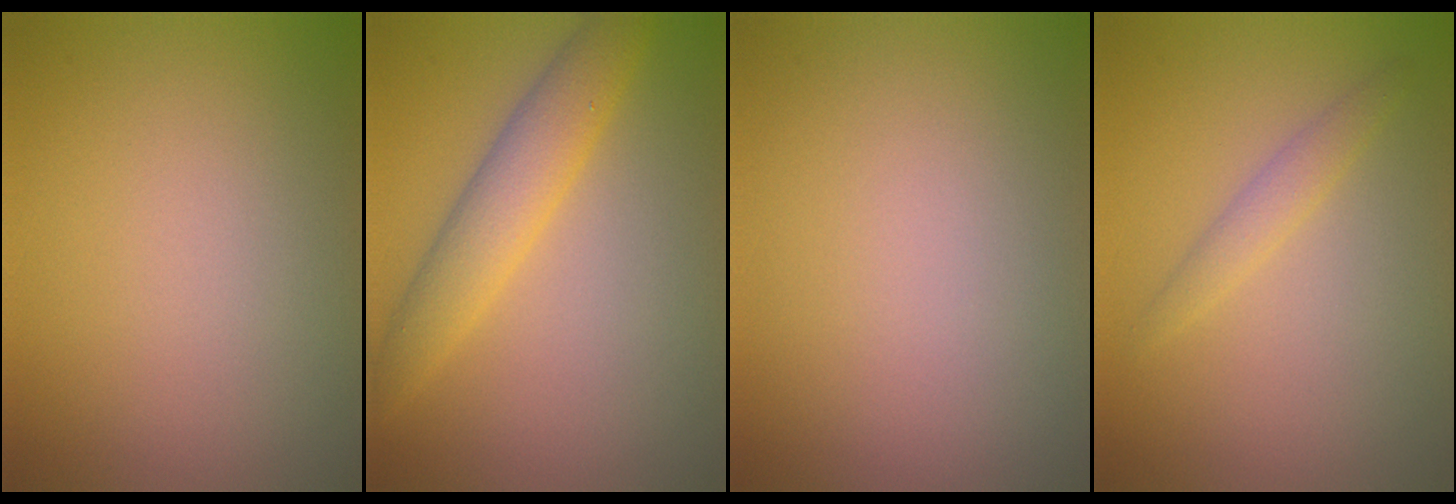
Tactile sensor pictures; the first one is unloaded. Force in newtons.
{"total": 3.9, "press": 3.9, "slide": 0.1}
{"total": 0.0}
{"total": 1.4, "press": 1.4, "slide": 0.1}